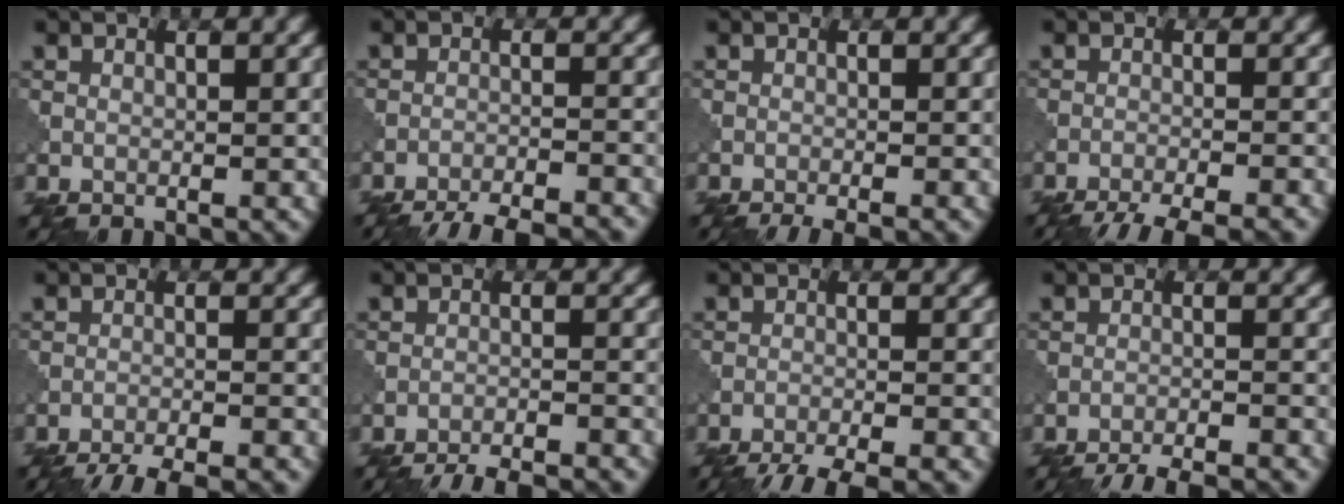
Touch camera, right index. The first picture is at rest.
{"total": 9.9, "force": [-9.3, 1.9, 2.9], "torque": [-0.034, -0.004, -0.129]}
{"total": 3.1, "force": [-2.5, 0.5, 1.8], "torque": [-0.024, -0.001, -0.042]}
{"total": 7.2, "force": [-6.5, 1.1, 2.9], "torque": [-0.042, -0.010, -0.099]}
{"total": 8.5, "force": [-7.9, 1.5, 2.8], "torque": [-0.036, -0.005, -0.114]}
{"total": 9.7, "force": [-9.2, 1.8, 2.4], "torque": [-0.025, 0.002, -0.125]}
{"total": 8.1, "force": [-7.3, 1.3, 3.1], "torque": [-0.045, -0.011, -0.110]}
{"total": 9.5, "force": [-9.0, 1.7, 2.6], "torque": [-0.030, 0.000, -0.124]}